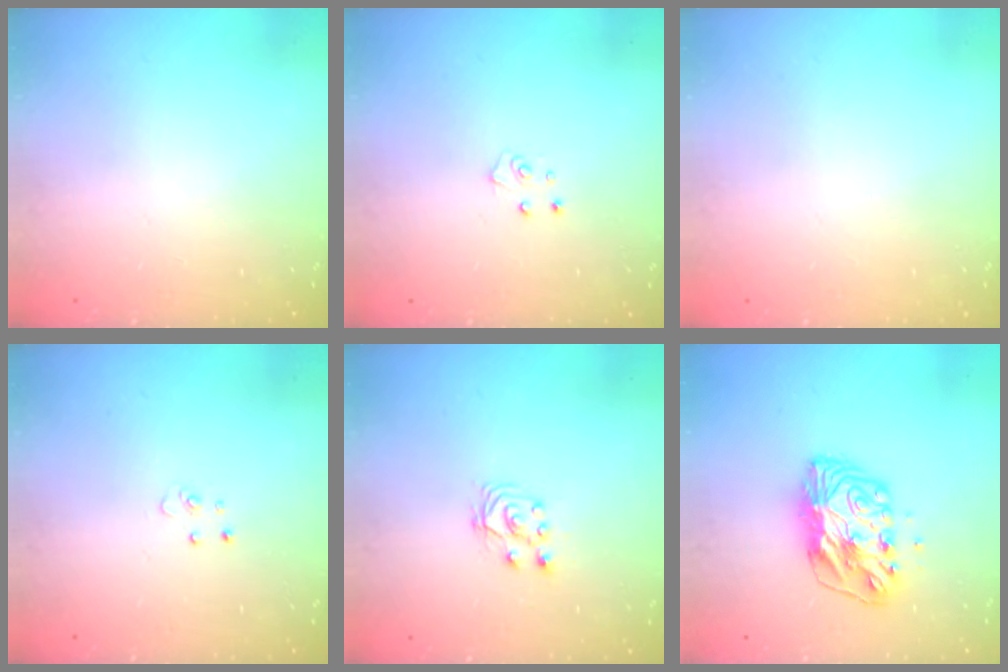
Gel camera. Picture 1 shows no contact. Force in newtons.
{"total": 4.2, "press": 4.1, "slide": 0.4}
{"total": 0.0}
{"total": 3.4, "press": 3.4, "slide": 0.3}
{"total": 3.1, "press": 3.0, "slide": 0.7}
{"total": 9.6, "press": 9.5, "slide": 1.0}